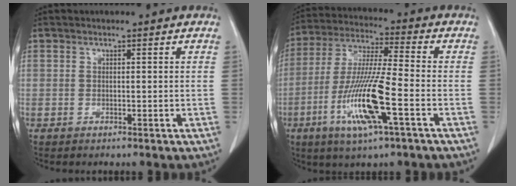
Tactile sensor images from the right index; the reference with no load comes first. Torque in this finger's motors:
{"motor_torque": [2.14, 0.00, 0.43, 0.14]}